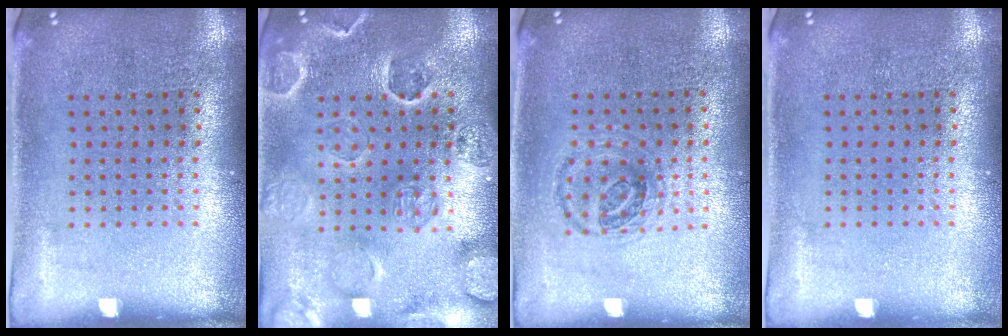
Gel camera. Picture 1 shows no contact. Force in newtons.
{"total": 2.7, "press": 2.6, "slide": 0.8}
{"total": 1.0, "press": 0.9, "slide": 0.2}
{"total": 0.0}